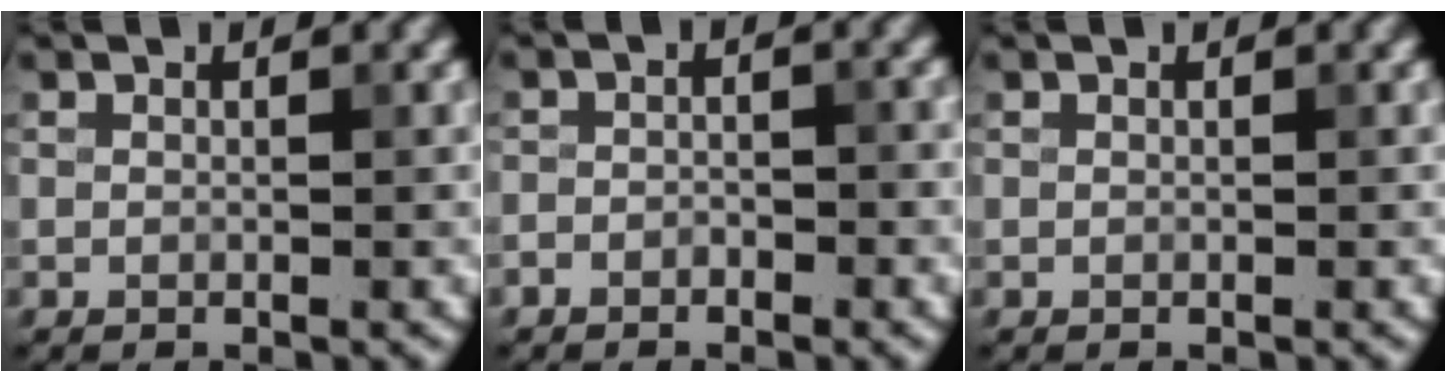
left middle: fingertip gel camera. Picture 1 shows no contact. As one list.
[{"total": 1.7, "force": [-1.2, 0.9, 0.8], "torque": [-0.015, 0.003, -0.024]}, {"total": 0.0}]